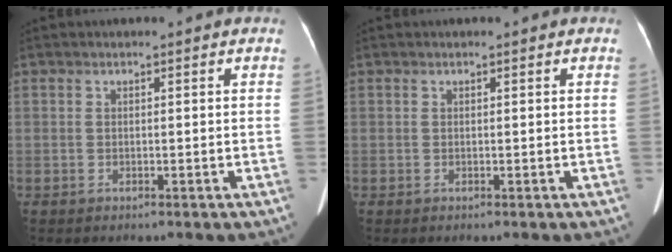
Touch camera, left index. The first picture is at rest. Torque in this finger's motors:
{"motor_torque": [-0.01, -0.03, 0.00, 0.00]}